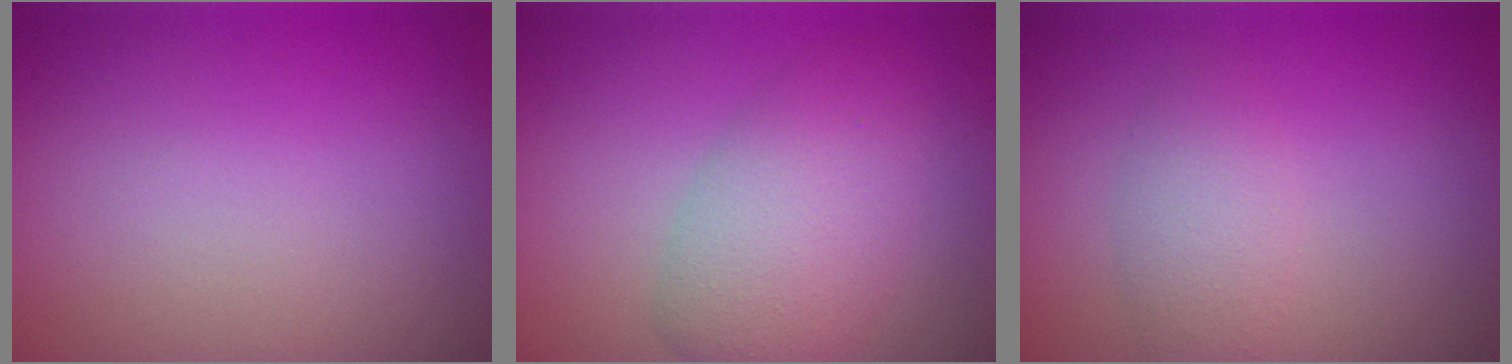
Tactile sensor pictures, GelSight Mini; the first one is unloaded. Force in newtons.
{"total": 5.2, "press": 5.2, "slide": 0.3}
{"total": 2.4, "press": 2.4, "slide": 0.0}